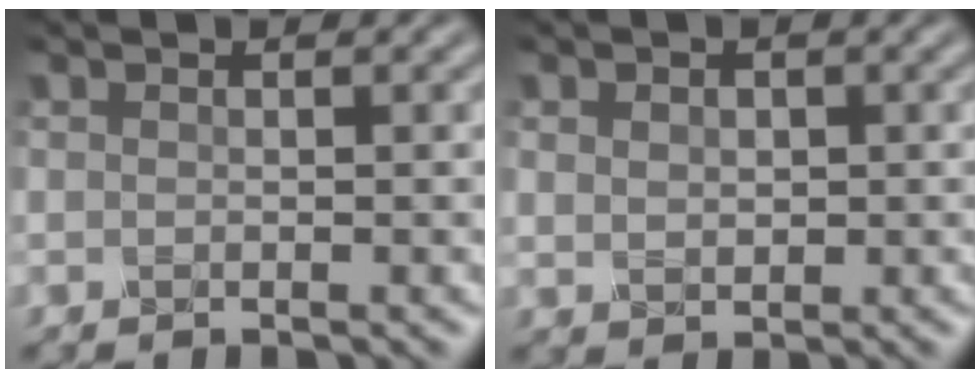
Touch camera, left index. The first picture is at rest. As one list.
[{"total": 1.7, "force": [0.4, 1.4, 0.9], "torque": [-0.018, 0.000, 0.009]}]